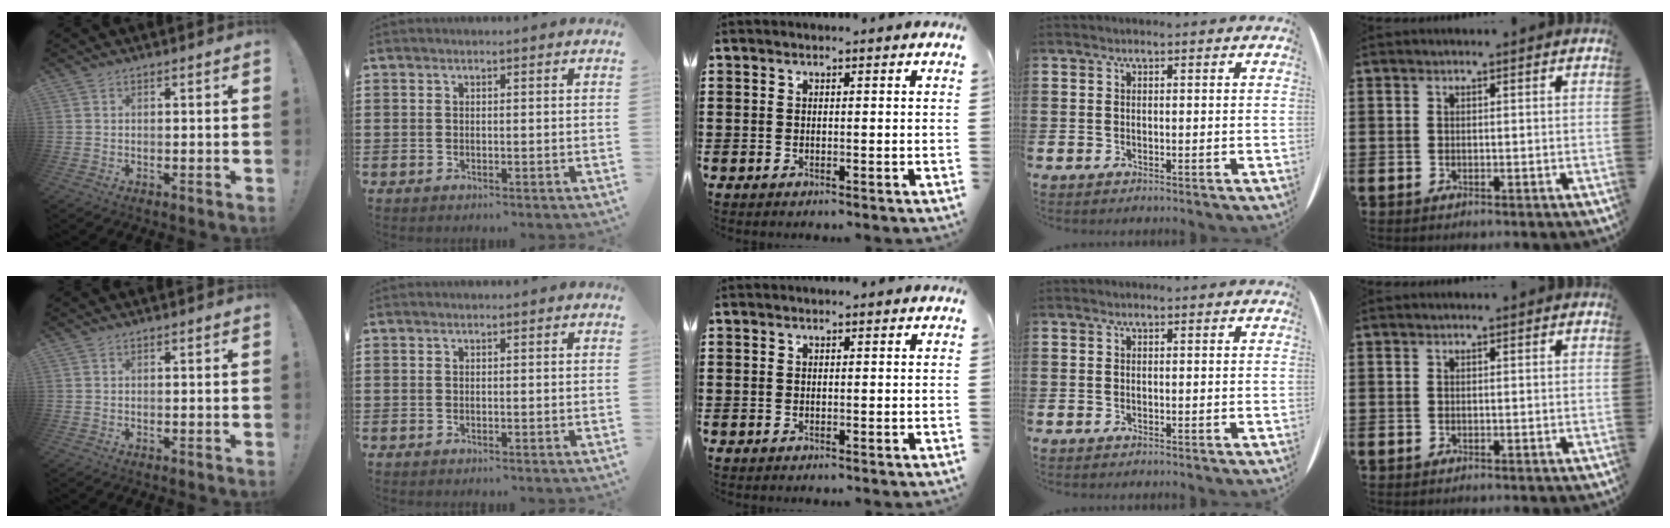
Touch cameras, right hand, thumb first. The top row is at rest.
{}